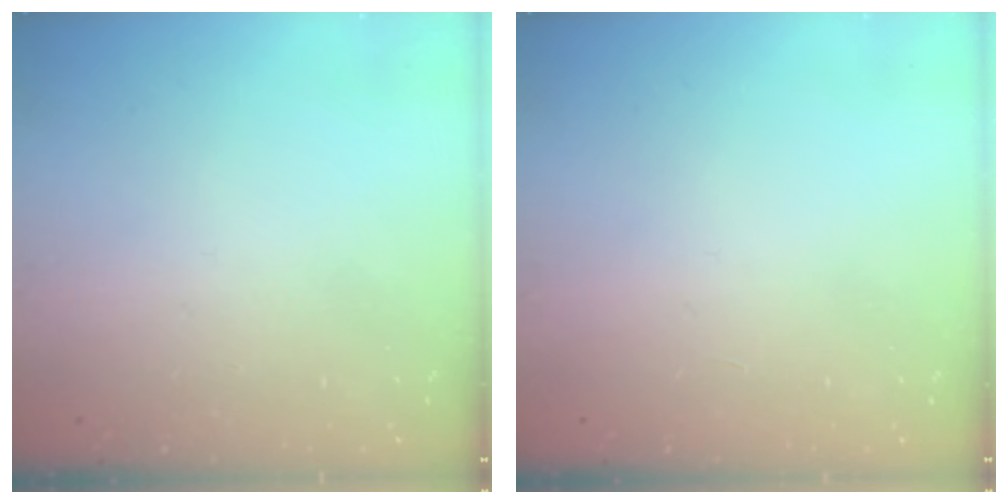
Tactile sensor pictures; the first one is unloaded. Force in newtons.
{"total": 0.0}